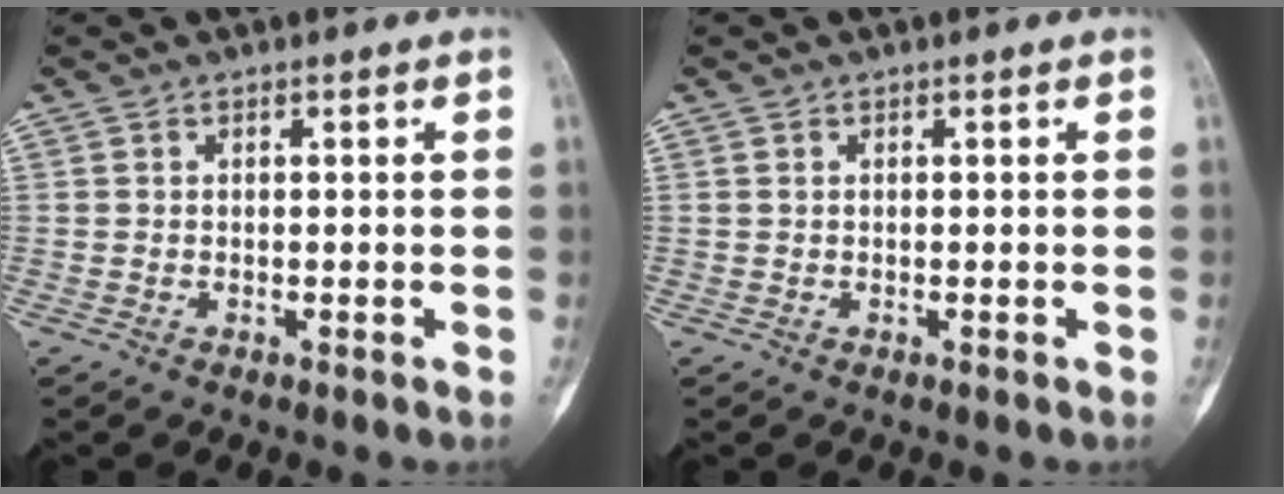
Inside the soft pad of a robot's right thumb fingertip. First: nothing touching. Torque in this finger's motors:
{"motor_torque": [-0.07, -0.20, -0.06, 0.22, -0.11]}